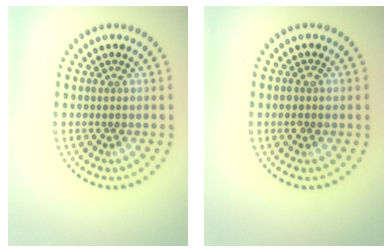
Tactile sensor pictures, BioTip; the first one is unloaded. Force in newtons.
{"total": 1.1, "press": 1.0, "slide": 0.2}